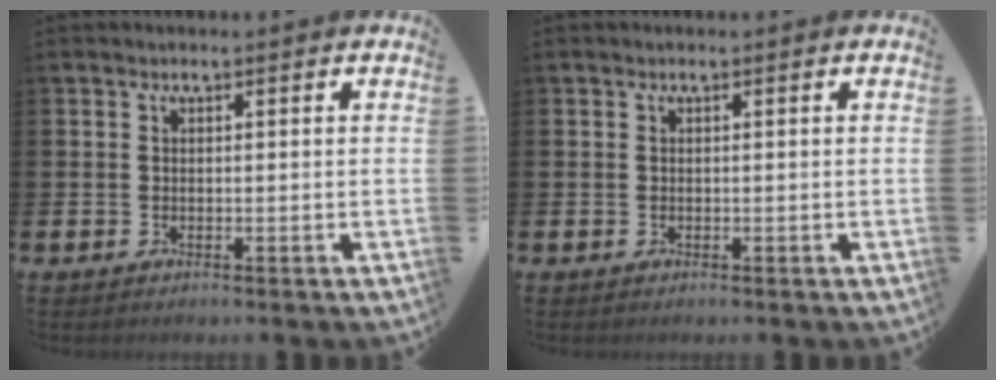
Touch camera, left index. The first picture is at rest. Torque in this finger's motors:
{"motor_torque": [0.00, 0.00, 0.00, 0.01]}